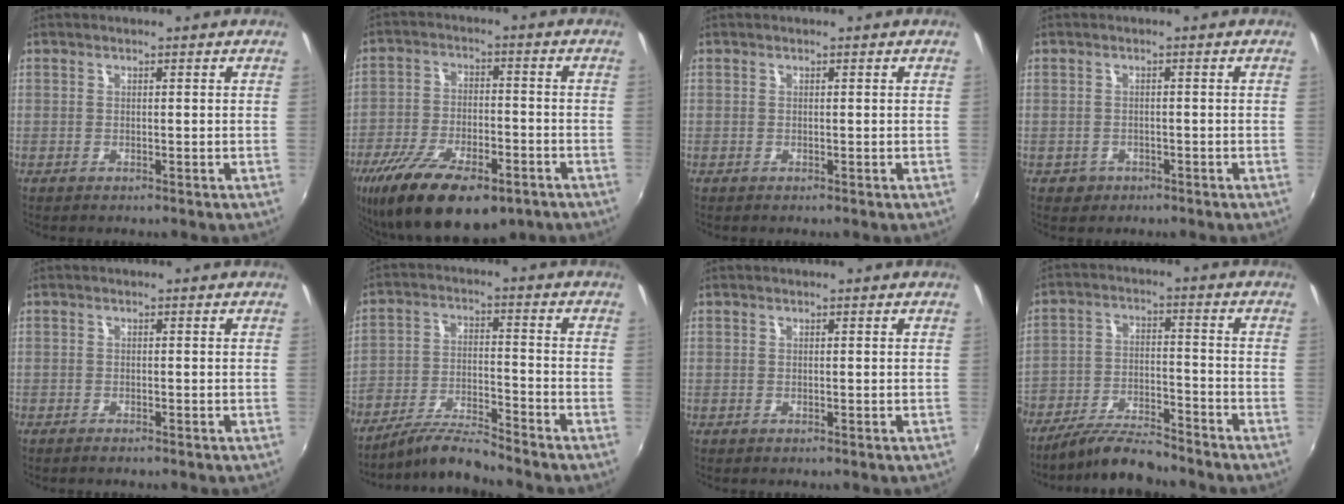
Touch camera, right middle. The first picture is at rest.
{"total": 20.3, "force": [-12.9, 8.4, 13.3], "torque": [-0.267, -0.043, -0.205]}
{"total": 0.0}
{"total": 2.6, "force": [-1.2, 2.2, 0.7], "torque": [-0.020, 0.000, -0.014]}
{"total": 1.0, "force": [-0.9, 0.3, 0.4], "torque": [-0.013, -0.003, -0.018]}
{"total": 8.5, "force": [-7.9, 0.0, 3.0], "torque": [-0.064, 0.002, -0.152]}
{"total": 0.0}
{"total": 10.2, "force": [-8.9, 2.4, 4.5], "torque": [-0.102, -0.006, -0.156]}